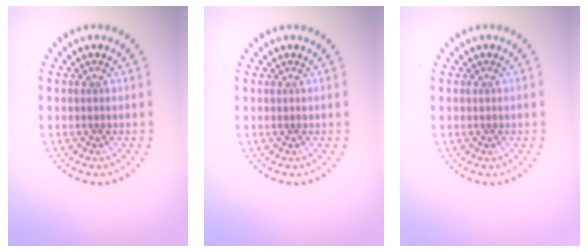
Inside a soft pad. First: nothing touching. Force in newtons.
{"total": 0.0}
{"total": 0.0}